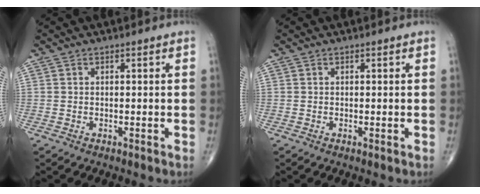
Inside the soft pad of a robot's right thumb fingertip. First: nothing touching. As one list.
[{"total": 0.0}]